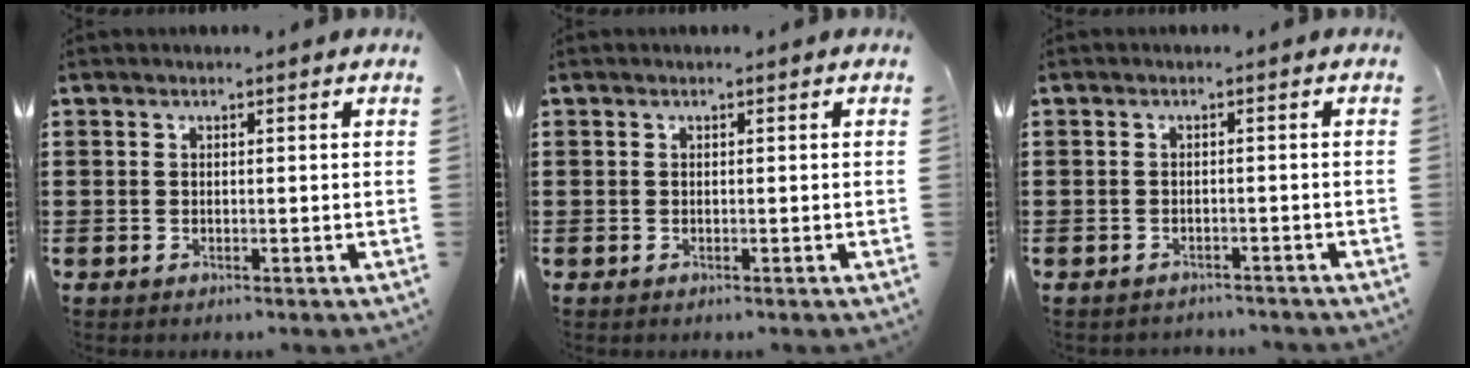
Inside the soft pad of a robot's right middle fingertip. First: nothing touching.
{"total": 0.0}
{"total": 1.1, "force": [-1.1, 0.1, 0.1], "torque": [-0.007, -0.002, -0.023]}